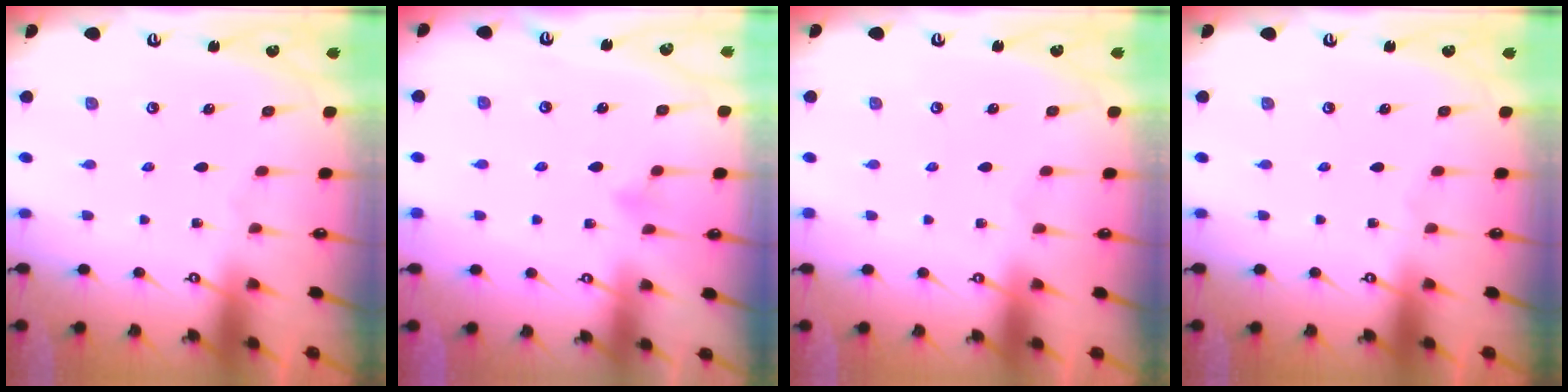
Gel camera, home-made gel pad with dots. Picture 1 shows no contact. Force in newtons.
{"total": 5.1, "press": 5.1, "slide": 0.5}
{"total": 3.8, "press": 3.8, "slide": 0.1}
{"total": 0.0}